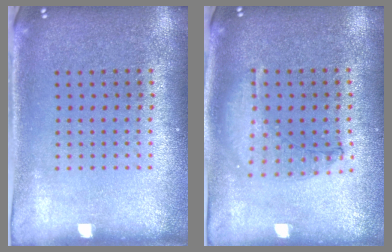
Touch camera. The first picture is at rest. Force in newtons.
{"total": 1.0, "press": 1.0, "slide": 0.3}